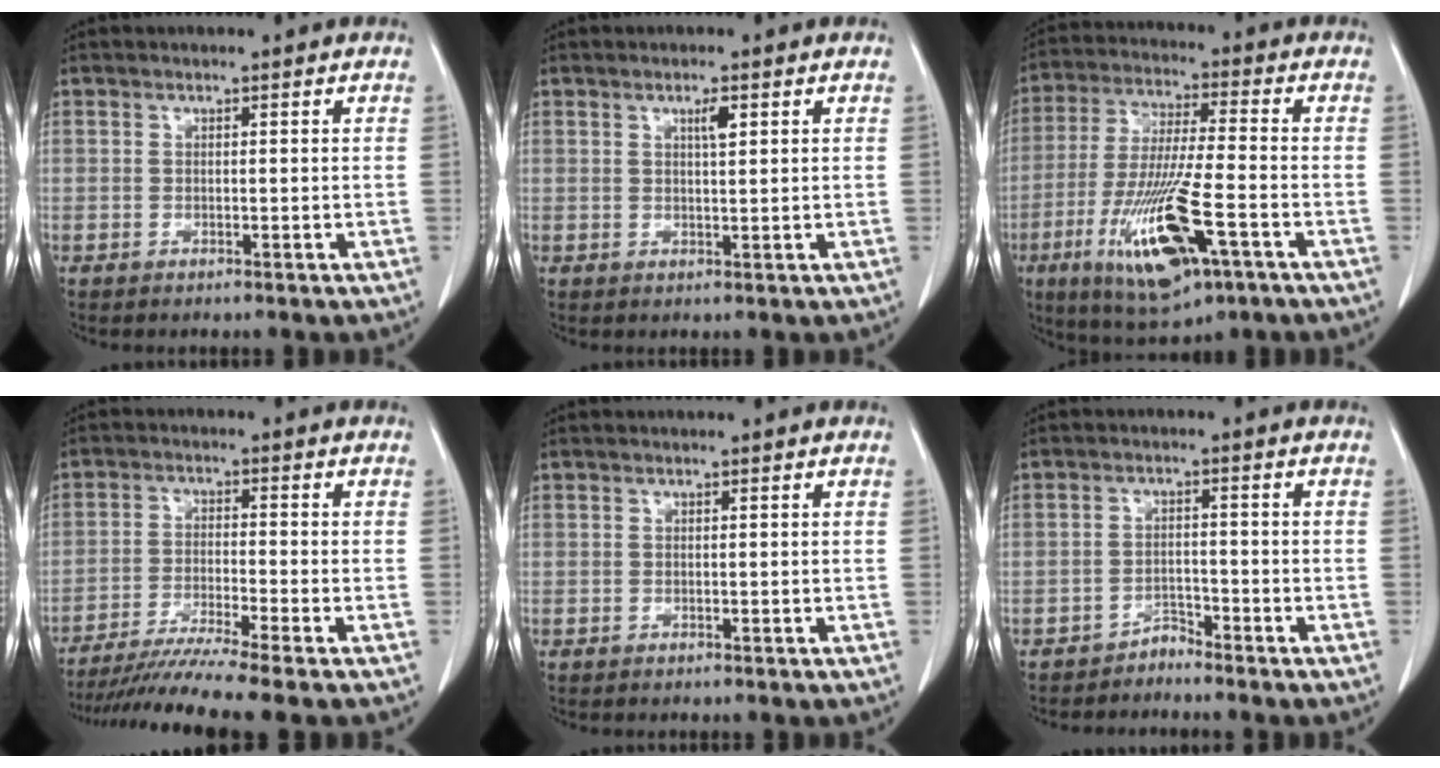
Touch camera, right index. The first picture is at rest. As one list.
[{"total": 2.0, "force": [0.9, 0.2, 1.8], "torque": [-0.031, -0.001, 0.016]}, {"total": 16.6, "force": [-6.9, 2.7, 14.9], "torque": [-0.302, -0.035, -0.116]}, {"total": 9.8, "force": [-8.3, -2.2, 4.8], "torque": [-0.070, -0.029, -0.140]}, {"total": 0.0}, {"total": 2.0, "force": [-2.0, 0.4, -0.2], "torque": [0.012, -0.001, -0.034]}]